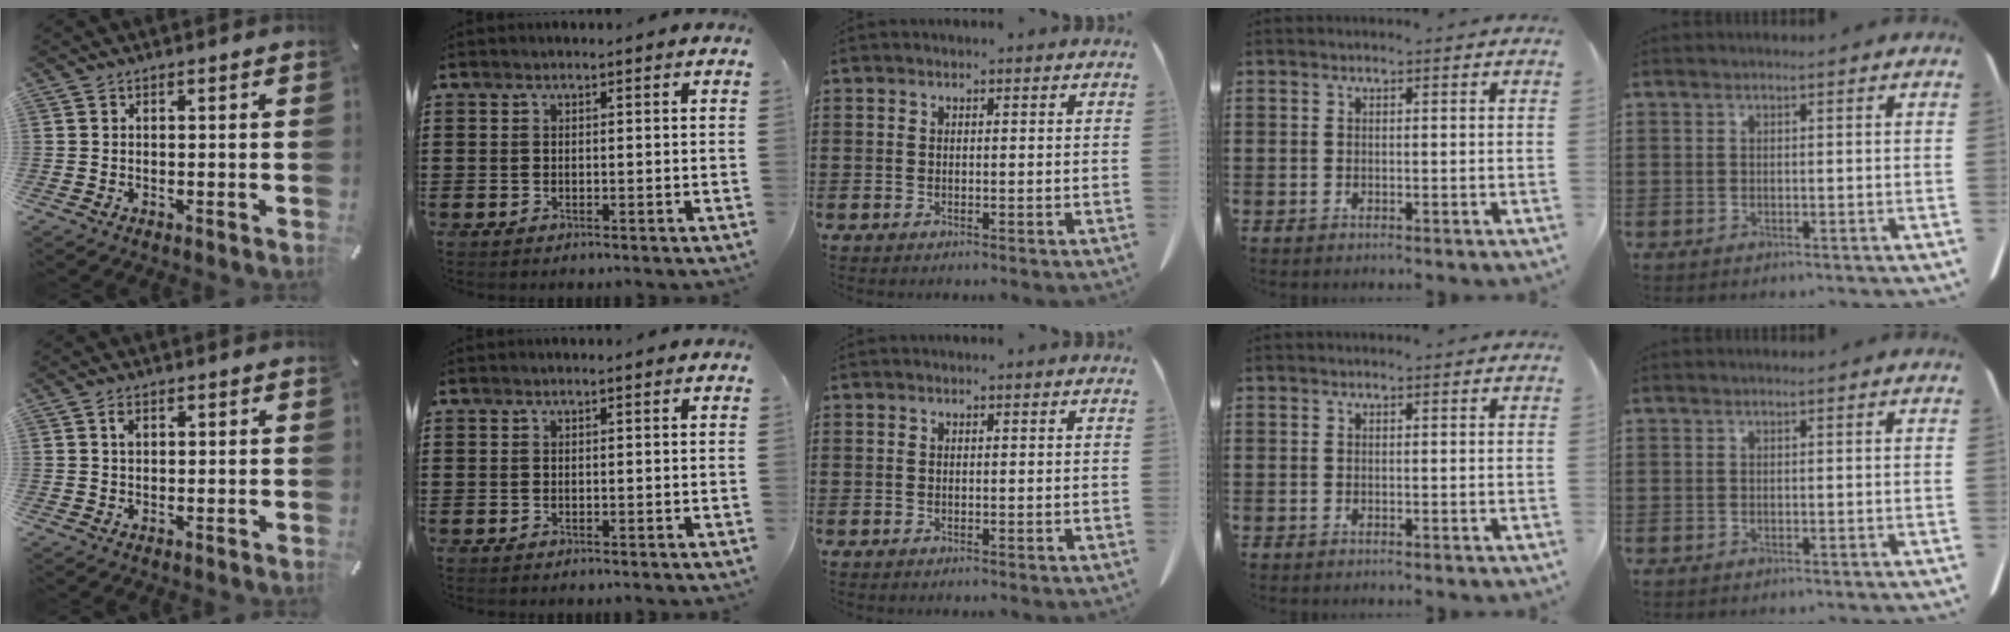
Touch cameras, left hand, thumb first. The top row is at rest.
{"thumb": {"total": 1.8, "force": [0.5, 1.2, 1.2], "torque": [-0.019, 0.002, 0.006]}}